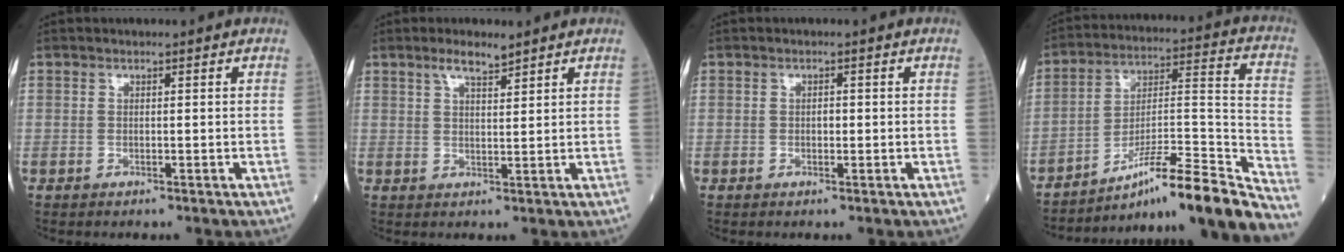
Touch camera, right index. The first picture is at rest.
{"total": 3.3, "force": [2.6, 0.6, 2.0], "torque": [-0.043, 0.005, 0.049]}
{"total": 0.9, "force": [-0.1, 0.5, 0.7], "torque": [-0.013, 0.001, -0.002]}
{"total": 21.3, "force": [-17.7, -0.6, 11.8], "torque": [-0.153, 0.014, -0.281]}